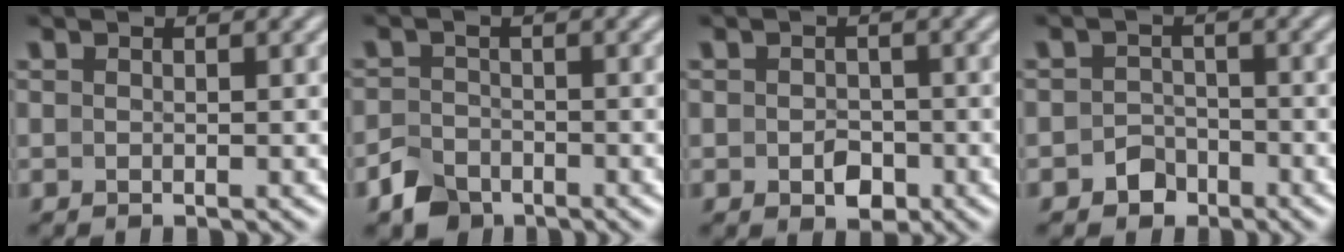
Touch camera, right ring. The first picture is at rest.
{"total": 3.0, "force": [-2.6, 1.4, 0.4], "torque": [-0.003, -0.014, -0.043]}
{"total": 2.1, "force": [-1.0, 1.4, 1.2], "torque": [-0.008, -0.011, -0.008]}
{"total": 3.4, "force": [-2.6, 2.1, 0.0], "torque": [0.001, -0.015, -0.040]}